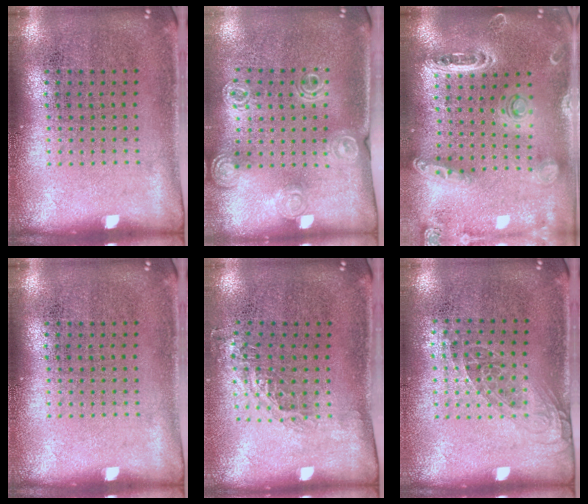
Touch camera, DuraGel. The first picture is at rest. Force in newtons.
{"total": 1.3, "press": 1.3, "slide": 0.3}
{"total": 1.5, "press": 1.5, "slide": 0.1}
{"total": 0.0}
{"total": 0.8, "press": 0.8, "slide": 0.3}
{"total": 1.1, "press": 0.8, "slide": 0.7}